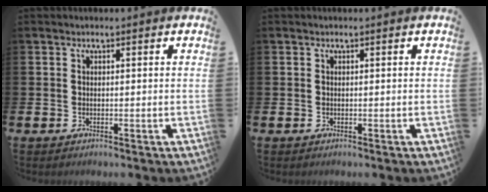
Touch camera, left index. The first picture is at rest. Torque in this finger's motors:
{"motor_torque": [0.00, 0.00, 0.00, 0.01]}